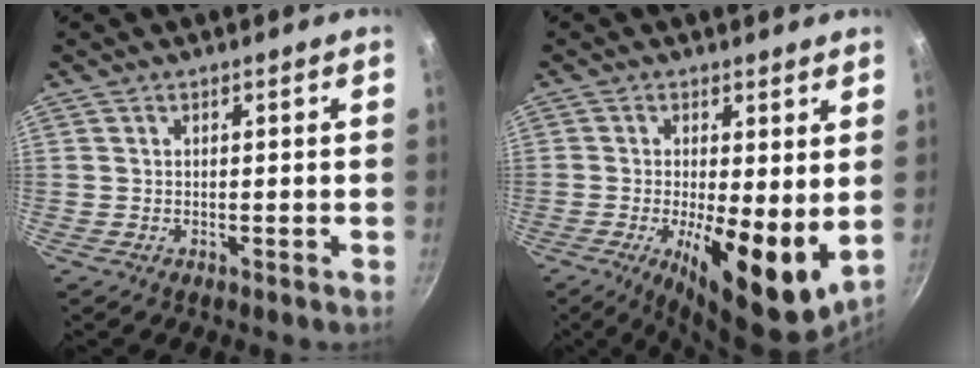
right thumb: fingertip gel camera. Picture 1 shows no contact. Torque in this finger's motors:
{"motor_torque": [2.53, 2.46, 2.09, -0.19, 0.56]}